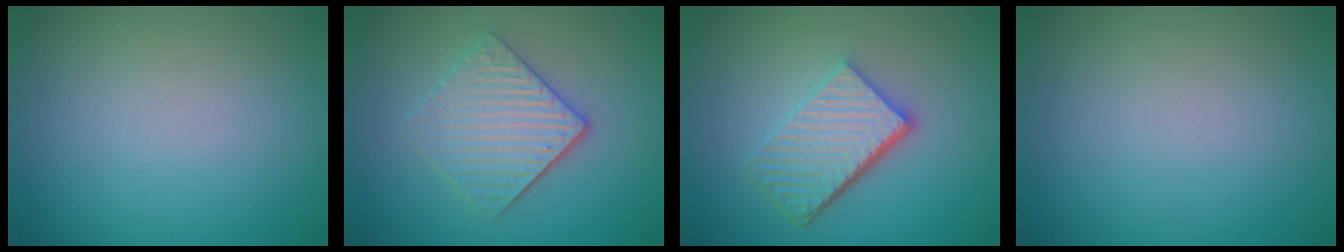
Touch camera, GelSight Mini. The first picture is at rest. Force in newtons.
{"total": 4.0, "press": 3.3, "slide": 2.3}
{"total": 5.7, "press": 4.0, "slide": 4.1}
{"total": 0.0}